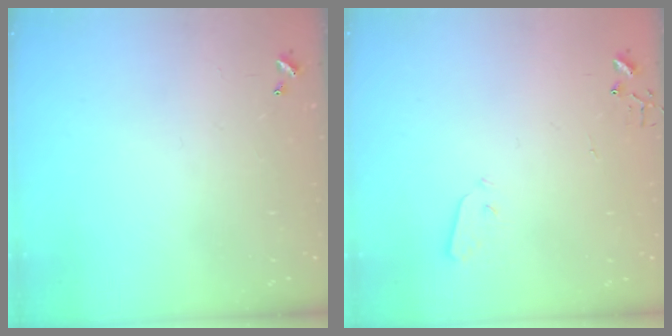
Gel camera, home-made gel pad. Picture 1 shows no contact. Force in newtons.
{"total": 2.9, "press": 2.9, "slide": 0.4}